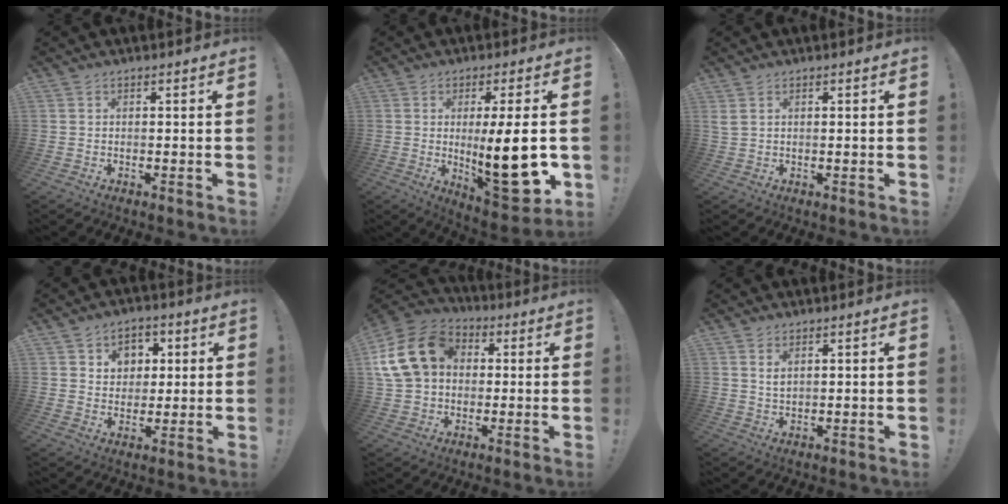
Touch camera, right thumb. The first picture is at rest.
{"total": 18.2, "force": [-0.8, 4.8, 17.5], "torque": [-0.258, -0.019, -0.007]}
{"total": 1.7, "force": [0.8, 0.5, 1.5], "torque": [-0.038, 0.004, 0.018]}
{"total": 6.7, "force": [2.5, 5.9, 1.7], "torque": [-0.028, -0.020, 0.049]}
{"total": 17.3, "force": [4.0, 13.8, 9.6], "torque": [-0.175, 0.008, 0.081]}
{"total": 2.5, "force": [1.4, 1.0, 1.8], "torque": [-0.023, -0.009, 0.023]}